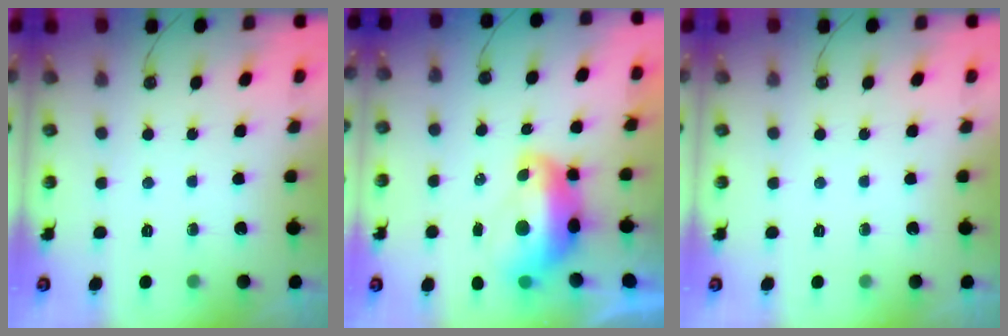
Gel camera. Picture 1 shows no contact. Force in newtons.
{"total": 3.9, "press": 3.8, "slide": 0.8}
{"total": 0.0}